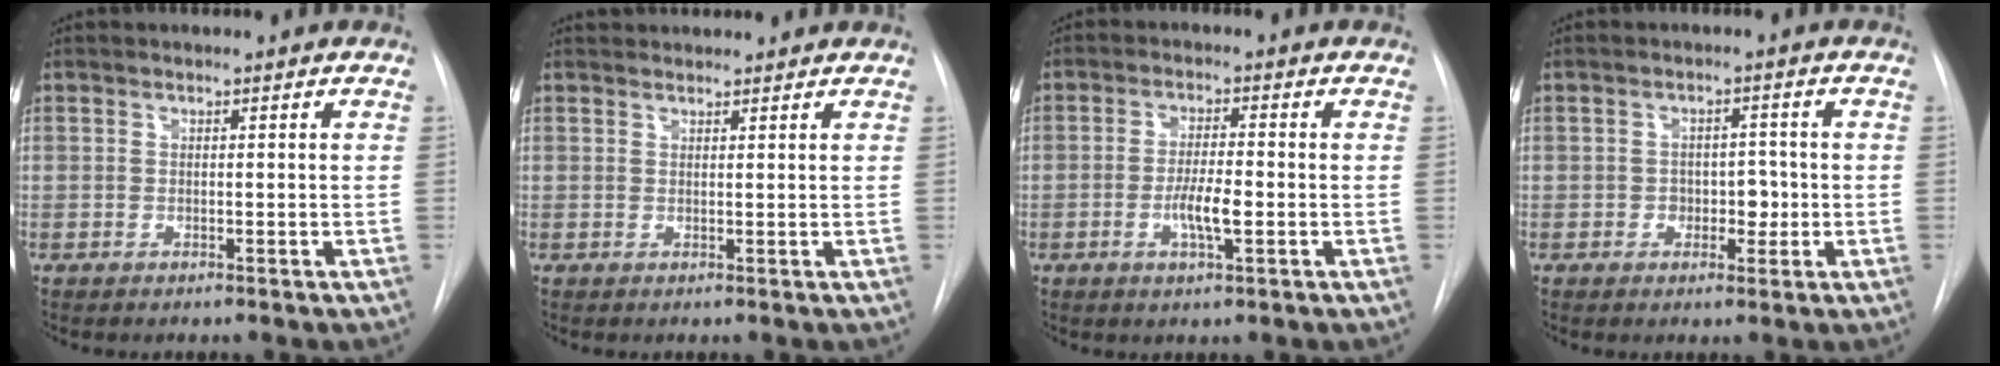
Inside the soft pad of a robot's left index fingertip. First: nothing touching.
{"total": 4.2, "force": [4.1, 0.9, 0.6], "torque": [-0.005, 0.029, 0.051]}
{"total": 4.8, "force": [-1.8, 0.8, 4.4], "torque": [-0.084, -0.007, -0.031]}
{"total": 3.4, "force": [-1.2, 2.3, 2.2], "torque": [-0.021, 0.002, -0.015]}